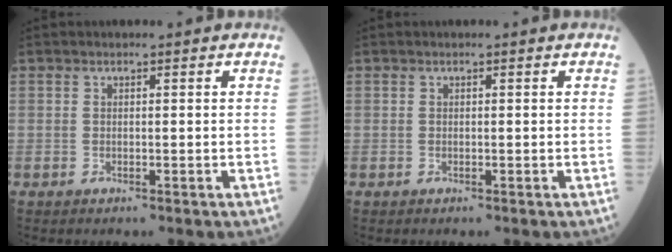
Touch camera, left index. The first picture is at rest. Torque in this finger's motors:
{"motor_torque": [0.00, 0.00, -0.01, 0.00]}